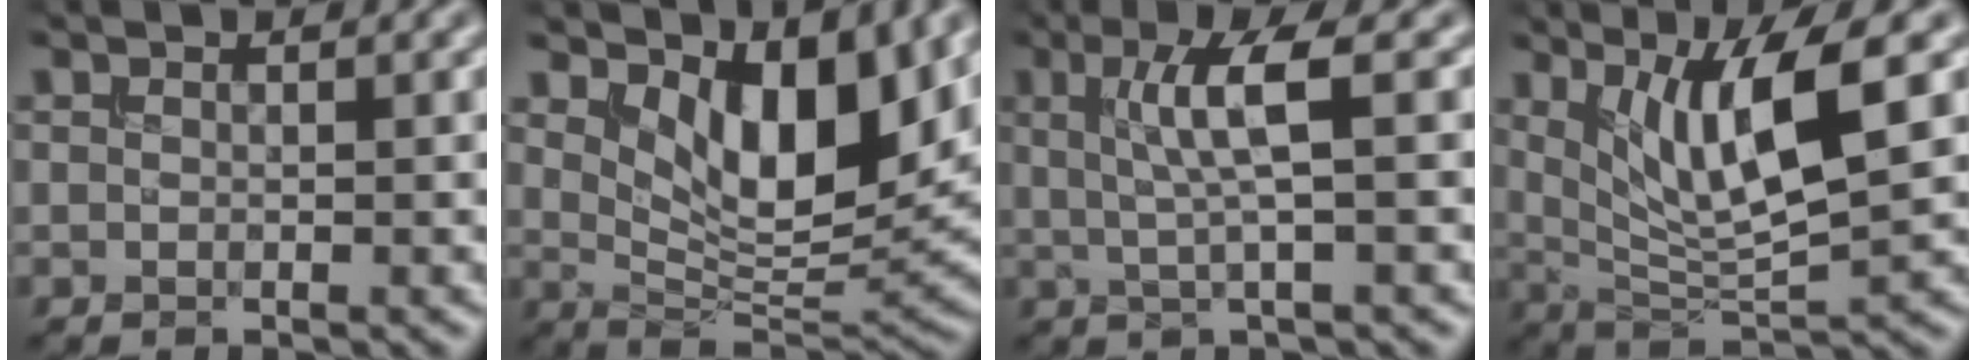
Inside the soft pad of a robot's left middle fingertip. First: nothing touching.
{"total": 7.9, "force": [3.7, 3.4, 6.0], "torque": [-0.099, -0.017, 0.058]}
{"total": 4.3, "force": [0.8, 0.8, 4.2], "torque": [-0.081, 0.002, 0.016]}
{"total": 7.7, "force": [2.7, 1.8, 7.0], "torque": [-0.123, -0.012, 0.054]}